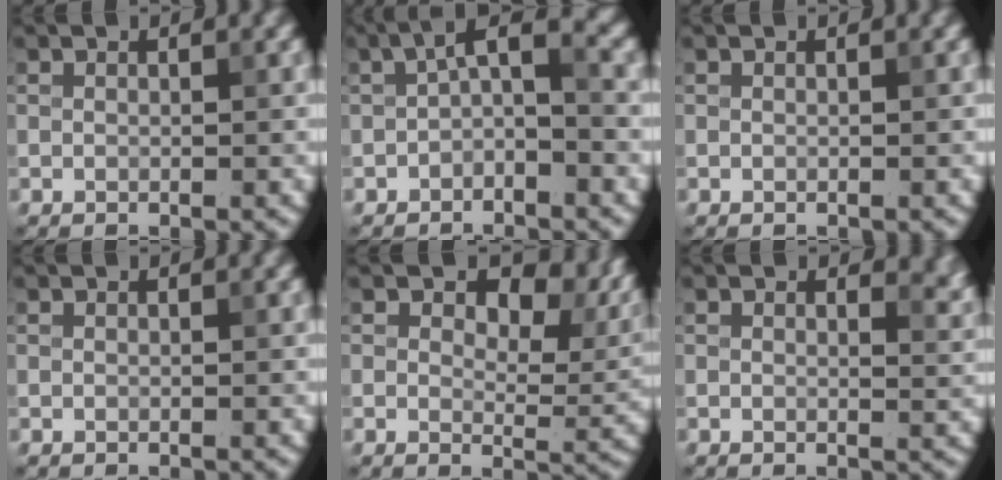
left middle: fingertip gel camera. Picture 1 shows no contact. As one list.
[{"total": 3.1, "force": [-0.5, 1.1, 2.9], "torque": [-0.046, 0.017, -0.018]}, {"total": 0.0}, {"total": 0.0}, {"total": 7.3, "force": [2.7, 4.3, 5.2], "torque": [-0.069, -0.010, 0.035]}, {"total": 2.0, "force": [1.2, 1.0, 1.2], "torque": [-0.013, -0.010, 0.015]}]